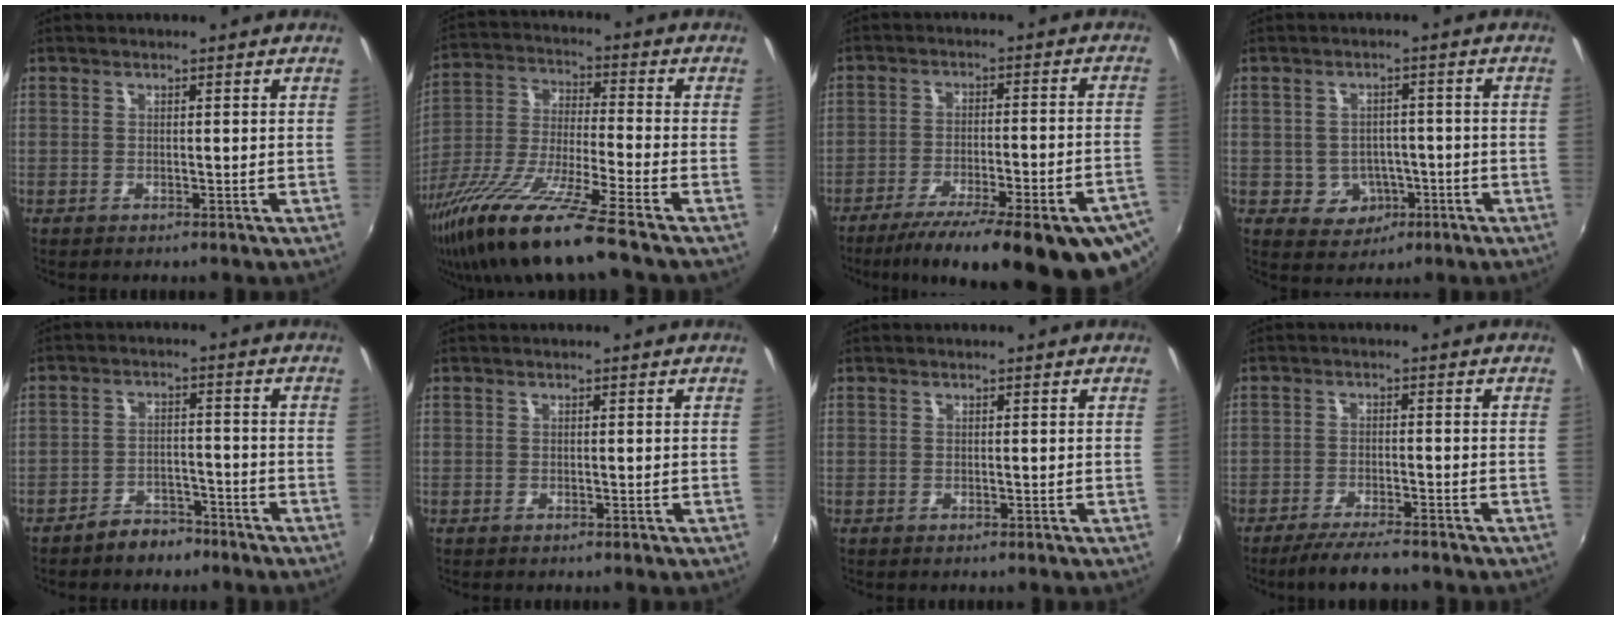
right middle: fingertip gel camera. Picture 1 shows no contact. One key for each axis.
{"total": 16.6, "fx": -12.0, "fy": 0.2, "fz": 11.5, "tx": -0.232, "ty": -0.038, "tz": -0.223}
{"total": 25.1, "fx": -18.5, "fy": 3.5, "fz": 16.6, "tx": -0.252, "ty": -0.053, "tz": -0.256}
{"total": 5.9, "fx": -1.8, "fy": 5.4, "fz": 1.7, "tx": -0.046, "ty": 0.011, "tz": -0.008}
{"total": 5.3, "fx": -4.4, "fy": 2.4, "fz": 1.6, "tx": -0.042, "ty": 0.015, "tz": -0.063}
{"total": 0.0}
{"total": 0.0}
{"total": 6.4, "fx": -5.5, "fy": 0.7, "fz": 3.1, "tx": -0.075, "ty": -0.013, "tz": -0.095}